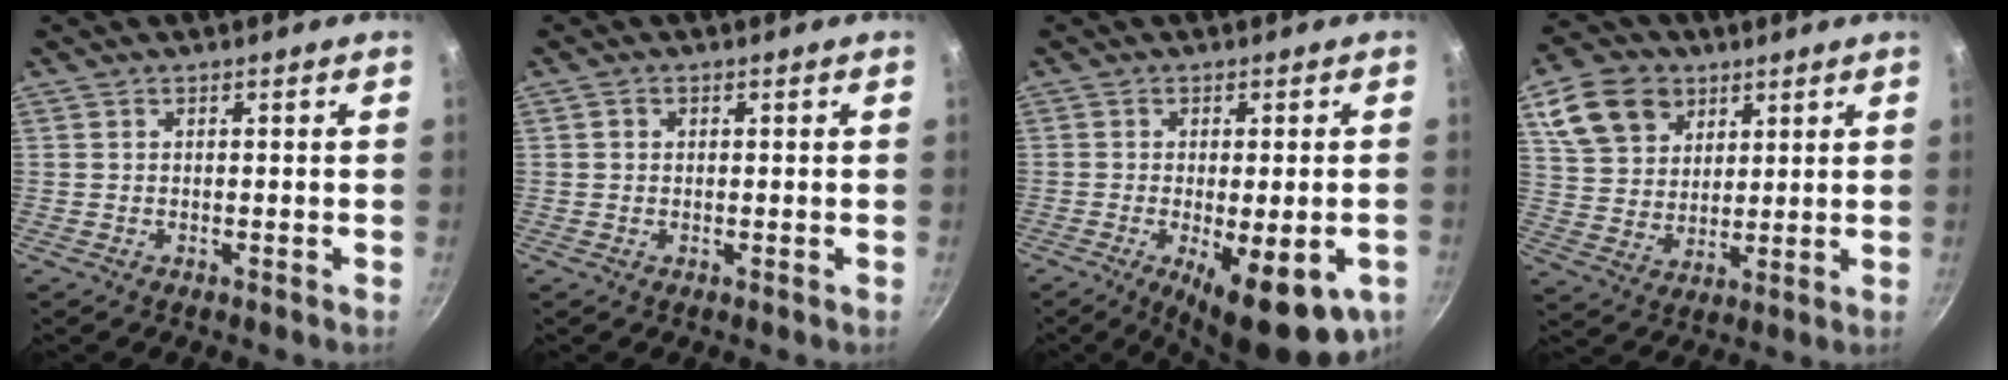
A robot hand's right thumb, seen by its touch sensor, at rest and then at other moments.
{"total": 1.0, "force": [0.2, 0.9, 0.4], "torque": [-0.005, 0.004, 0.001]}
{"total": 14.8, "force": [-5.5, 4.7, 13.0], "torque": [-0.160, -0.010, -0.067]}
{"total": 13.5, "force": [6.4, 10.0, 6.4], "torque": [-0.096, -0.011, 0.119]}